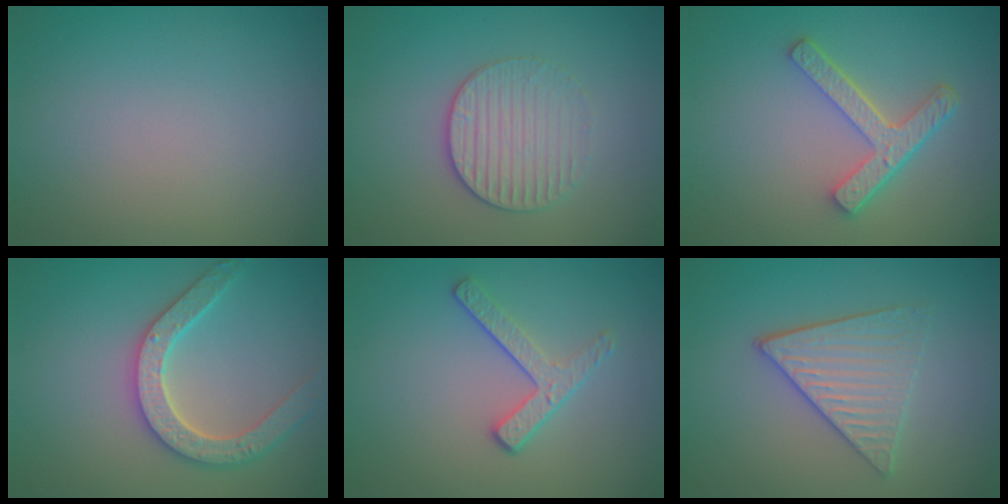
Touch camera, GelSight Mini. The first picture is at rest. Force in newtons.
{"total": 3.1, "press": 2.8, "slide": 1.2}
{"total": 4.2, "press": 3.1, "slide": 2.8}
{"total": 4.0, "press": 3.9, "slide": 0.9}
{"total": 2.3, "press": 1.7, "slide": 1.6}
{"total": 3.9, "press": 3.3, "slide": 1.9}